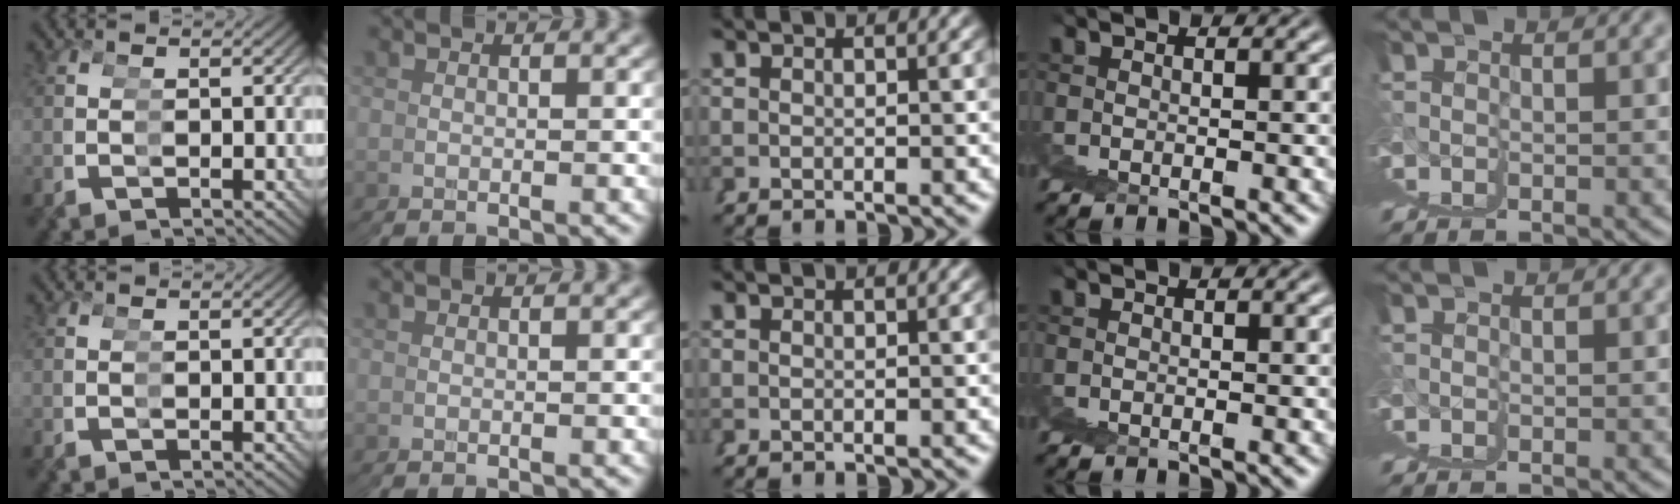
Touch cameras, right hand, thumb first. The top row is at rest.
{}